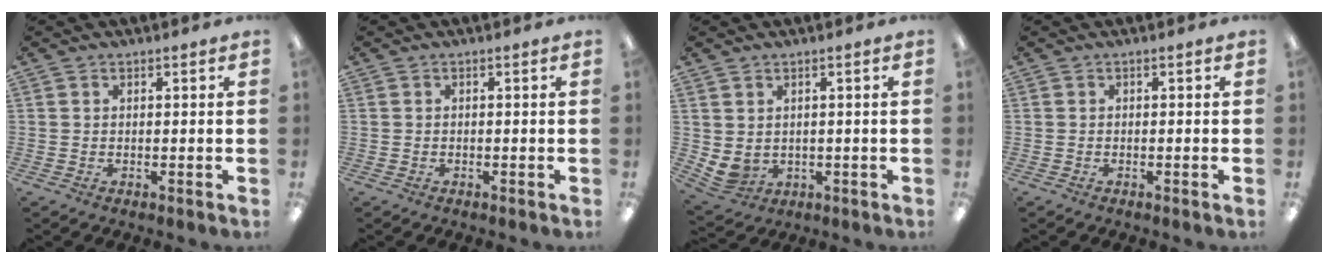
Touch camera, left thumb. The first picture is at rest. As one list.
[{"total": 0.0}, {"total": 3.1, "force": [1.2, 2.5, 1.4], "torque": [-0.044, -0.013, 0.023]}, {"total": 0.5, "force": [-0.3, -0.2, 0.3], "torque": [-0.004, -0.004, -0.006]}]